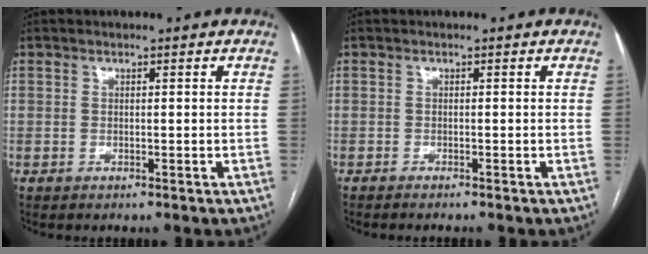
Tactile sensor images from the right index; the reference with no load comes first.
{"total": 2.0, "force": [-1.7, 0.0, 0.9], "torque": [-0.012, -0.001, -0.021]}